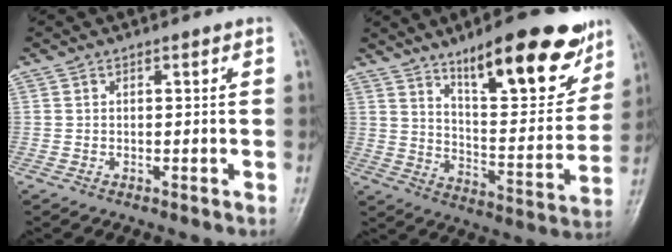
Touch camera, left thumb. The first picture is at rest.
{"total": 20.9, "force": [13.0, 6.6, 14.9], "torque": [-0.173, -0.067, 0.204]}